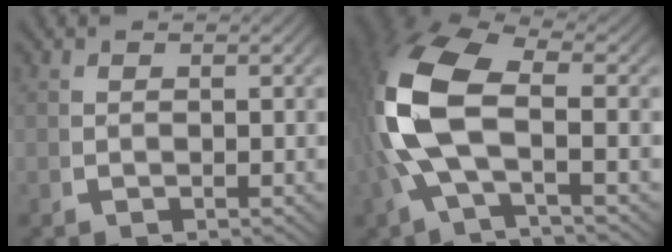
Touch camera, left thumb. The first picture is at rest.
{"total": 11.7, "force": [0.3, 6.6, 9.7], "torque": [-0.230, -0.009, 0.006]}